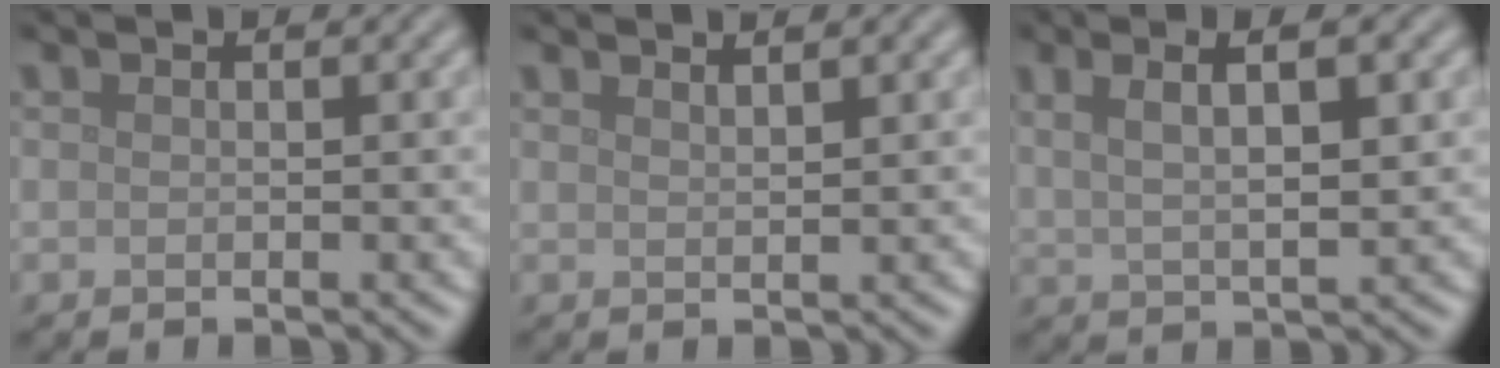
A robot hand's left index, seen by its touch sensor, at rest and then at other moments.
{"total": 1.8, "force": [1.5, 0.5, 0.9], "torque": [0.000, 0.007, 0.011]}
{"total": 5.4, "force": [2.1, 1.6, 4.7], "torque": [-0.072, 0.002, 0.030]}